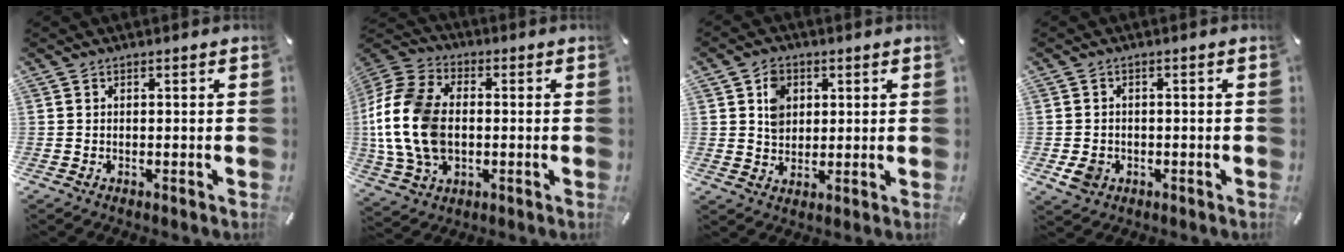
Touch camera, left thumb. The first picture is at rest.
{"total": 18.2, "force": [-1.4, 12.9, 12.8], "torque": [-0.292, 0.008, -0.027]}
{"total": 6.1, "force": [1.8, 5.3, 2.5], "torque": [-0.039, 0.002, 0.030]}
{"total": 3.9, "force": [-1.2, 3.4, 1.6], "torque": [-0.031, -0.003, -0.023]}